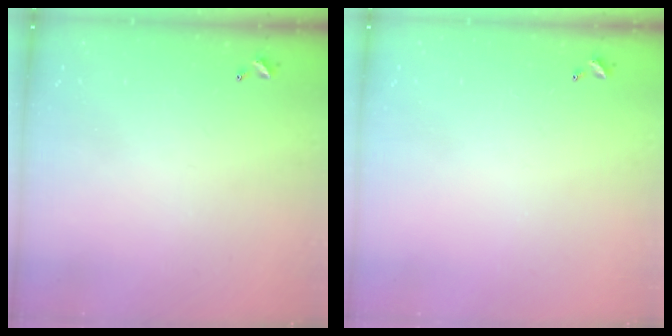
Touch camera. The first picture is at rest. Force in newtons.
{"total": 0.0}